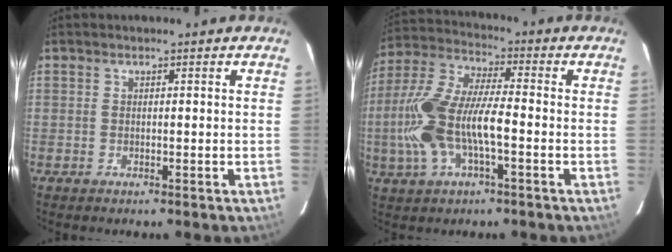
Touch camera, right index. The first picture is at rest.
{"total": 15.3, "force": [-3.3, 5.7, 13.8], "torque": [-0.297, 0.005, -0.069]}